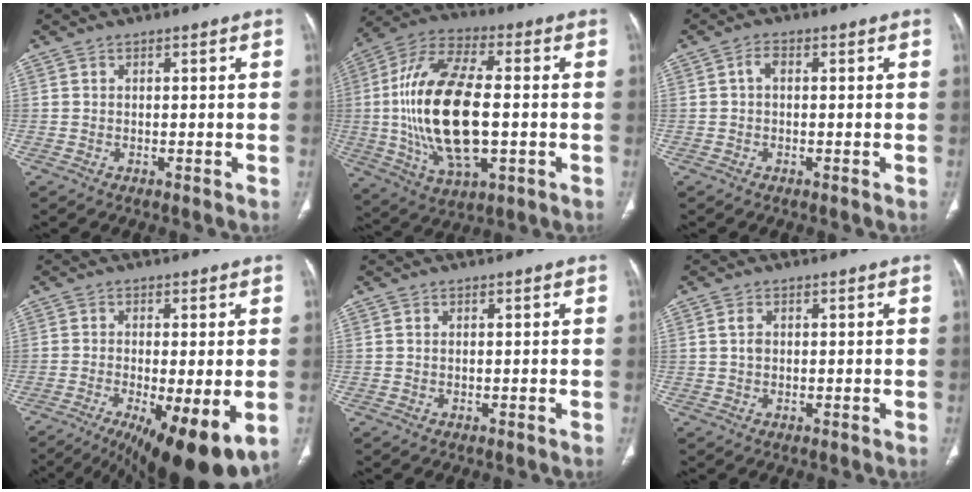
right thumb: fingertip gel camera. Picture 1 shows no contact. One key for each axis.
{"total": 22.8, "fx": -1.2, "fy": 10.5, "fz": 20.2, "tx": -0.404, "ty": 0.010, "tz": -0.016}
{"total": 1.8, "fx": 0.1, "fy": 1.1, "fz": 1.5, "tx": -0.025, "ty": 0.007, "tz": -0.003}
{"total": 15.1, "fx": -6.0, "fy": 4.0, "fz": 13.2, "tx": -0.188, "ty": -0.023, "tz": -0.085}
{"total": 0.0}
{"total": 1.5, "fx": 0.3, "fy": 1.0, "fz": 1.1, "tx": -0.023, "ty": 0.001, "tz": 0.007}